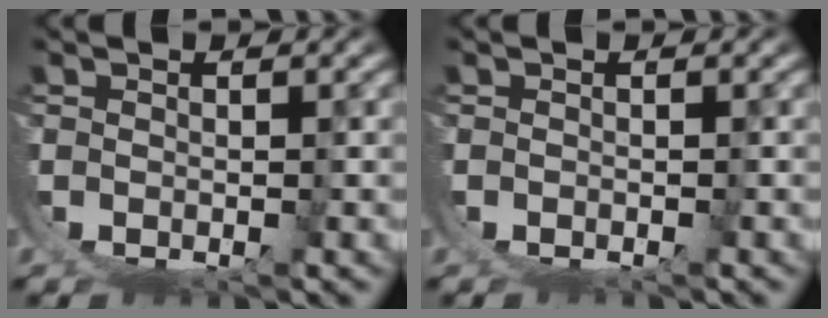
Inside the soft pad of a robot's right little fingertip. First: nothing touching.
{"total": 0.6, "force": [0.1, -0.5, -0.2], "torque": [0.005, 0.002, 0.001]}